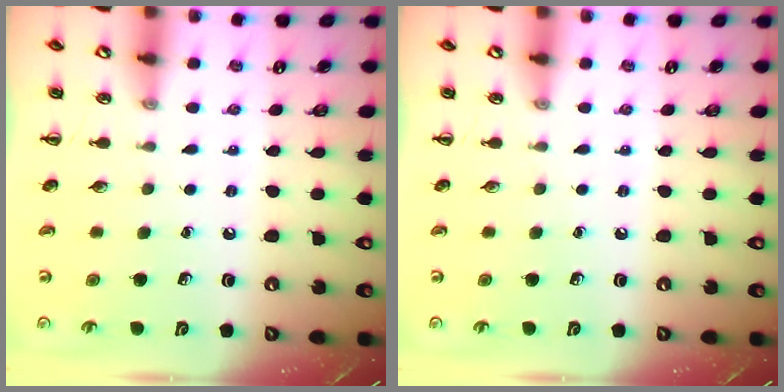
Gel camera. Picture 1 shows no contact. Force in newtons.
{"total": 0.0}